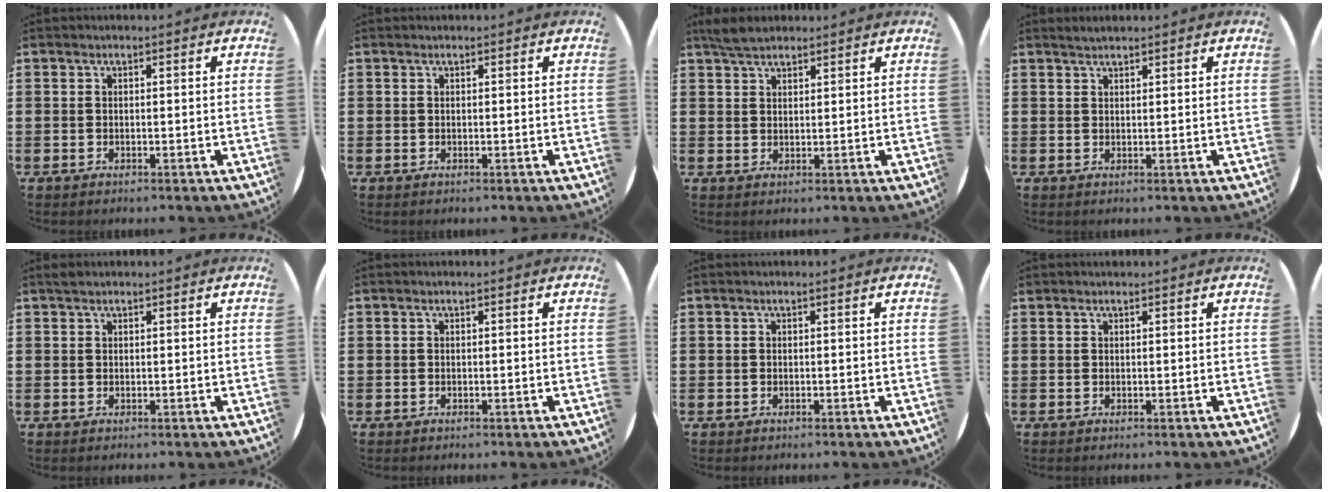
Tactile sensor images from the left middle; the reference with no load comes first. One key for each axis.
{"total": 0.0}
{"total": 3.7, "fx": 3.2, "fy": 1.3, "fz": 1.3, "tx": -0.024, "ty": -0.001, "tz": 0.059}
{"total": 1.2, "fx": 1.1, "fy": 0.0, "fz": 0.3, "tx": -0.005, "ty": 0.002, "tz": 0.021}
{"total": 0.7, "fx": 0.6, "fy": 0.3, "fz": 0.1, "tx": 0.004, "ty": -0.001, "tz": 0.010}
{"total": 0.0}
{"total": 0.0}
{"total": 0.0}